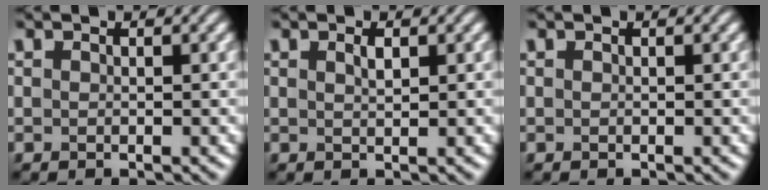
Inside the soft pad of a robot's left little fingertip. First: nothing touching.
{"total": 1.0, "force": [0.5, 0.3, 0.8], "torque": [-0.017, 0.001, 0.011]}
{"total": 0.0}